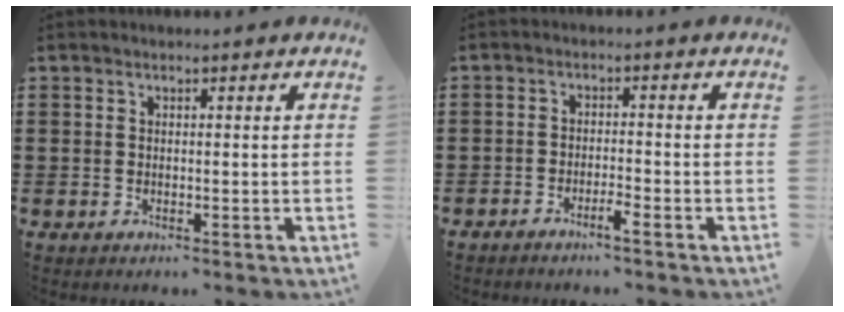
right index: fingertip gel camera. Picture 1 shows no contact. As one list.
[{"total": 1.9, "force": [-1.8, 0.0, 0.8], "torque": [-0.016, 0.001, -0.033]}]